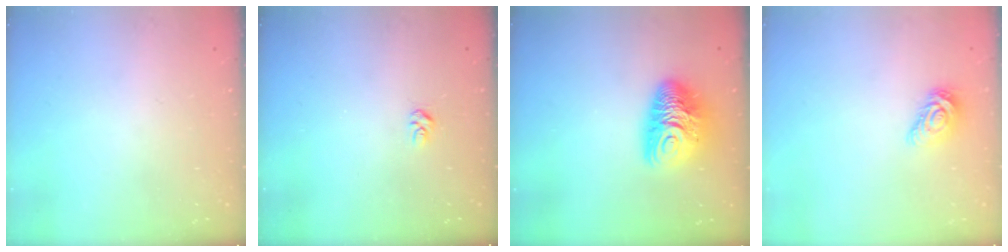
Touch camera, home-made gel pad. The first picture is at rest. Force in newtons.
{"total": 3.9, "press": 3.9, "slide": 0.3}
{"total": 11.9, "press": 11.9, "slide": 1.1}
{"total": 7.9, "press": 7.9, "slide": 0.3}